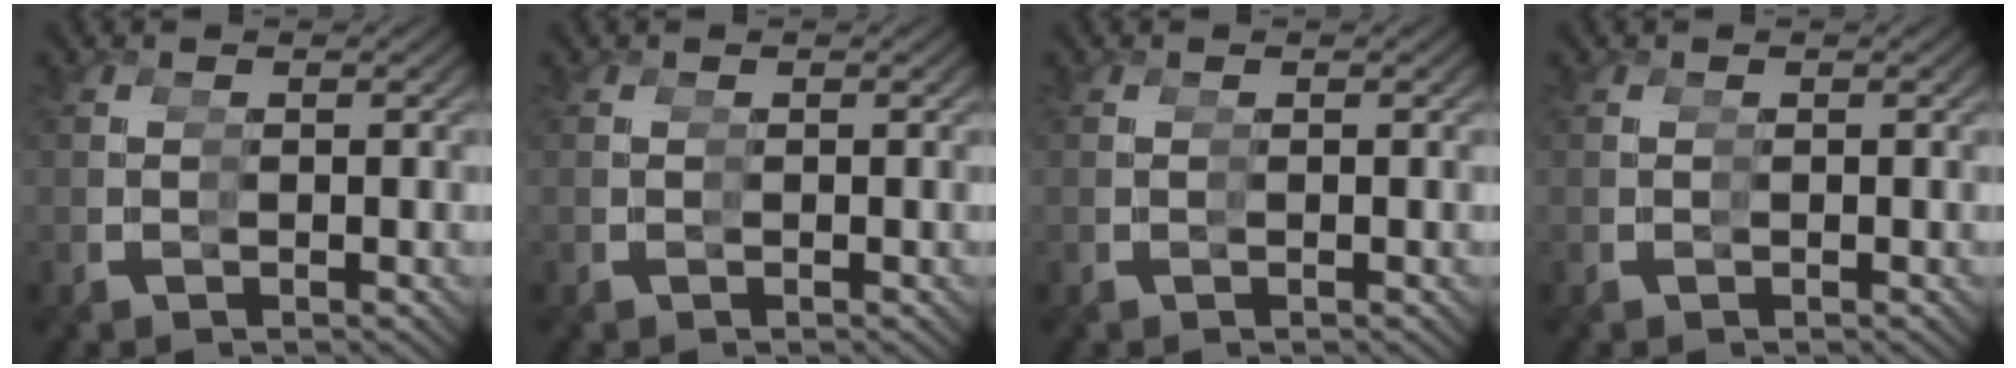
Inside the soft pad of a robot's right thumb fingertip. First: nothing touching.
{"total": 0.0}
{"total": 0.0}
{"total": 0.0}